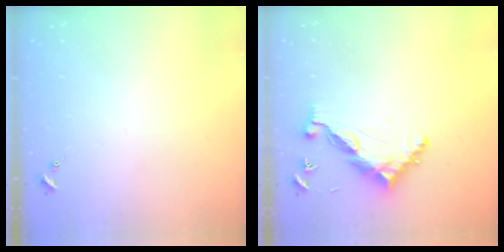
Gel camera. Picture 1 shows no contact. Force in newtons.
{"total": 9.0, "press": 9.0, "slide": 0.8}